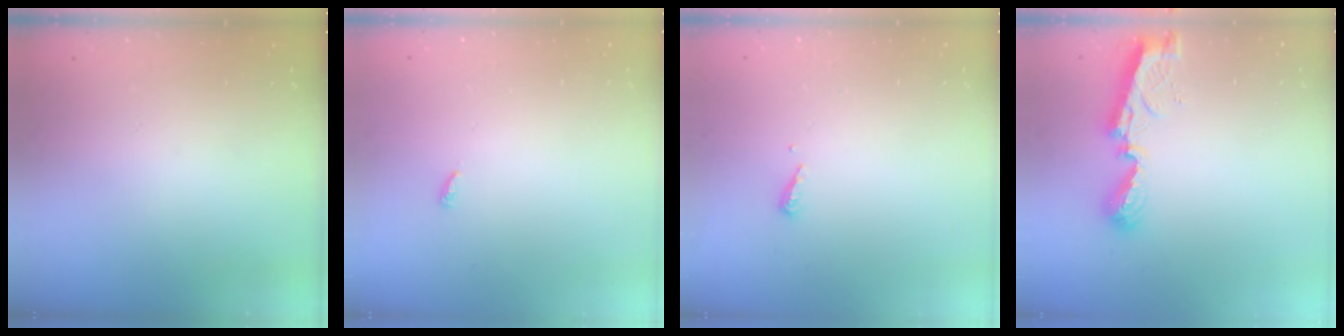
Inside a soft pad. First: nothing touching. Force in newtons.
{"total": 2.5, "press": 2.5, "slide": 0.2}
{"total": 4.8, "press": 4.8, "slide": 0.5}
{"total": 9.2, "press": 9.2, "slide": 0.6}